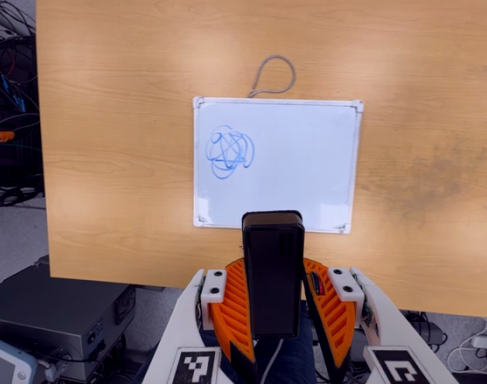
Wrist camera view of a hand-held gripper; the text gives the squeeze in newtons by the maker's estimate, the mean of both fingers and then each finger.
{"total": 5.3, "left": 5.0, "right": 5.7}